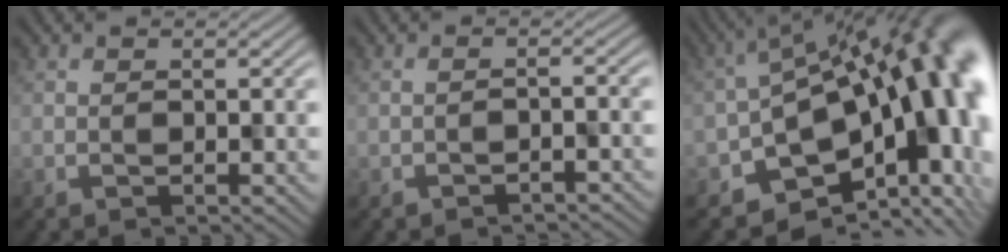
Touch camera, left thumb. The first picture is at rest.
{"total": 1.5, "force": [-1.4, -0.1, -0.6], "torque": [0.014, 0.007, -0.024]}
{"total": 15.2, "force": [-4.0, 9.0, 11.6], "torque": [-0.120, -0.014, -0.067]}